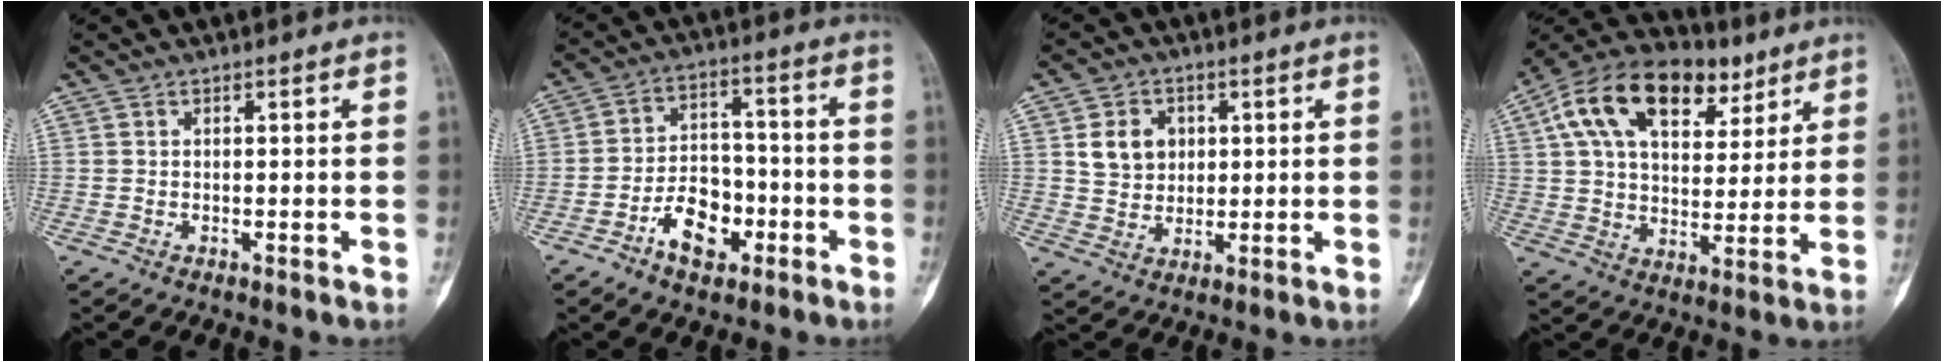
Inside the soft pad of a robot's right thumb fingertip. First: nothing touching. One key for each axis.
{"total": 9.8, "fx": -4.6, "fy": 6.3, "fz": 6.0, "tx": -0.071, "ty": 0.039, "tz": -0.078}
{"total": 7.1, "fx": 1.9, "fy": 5.8, "fz": 3.5, "tx": -0.032, "ty": -0.008, "tz": 0.038}
{"total": 21.1, "fx": 9.7, "fy": 12.5, "fz": 13.9, "tx": -0.219, "ty": 0.008, "tz": 0.162}